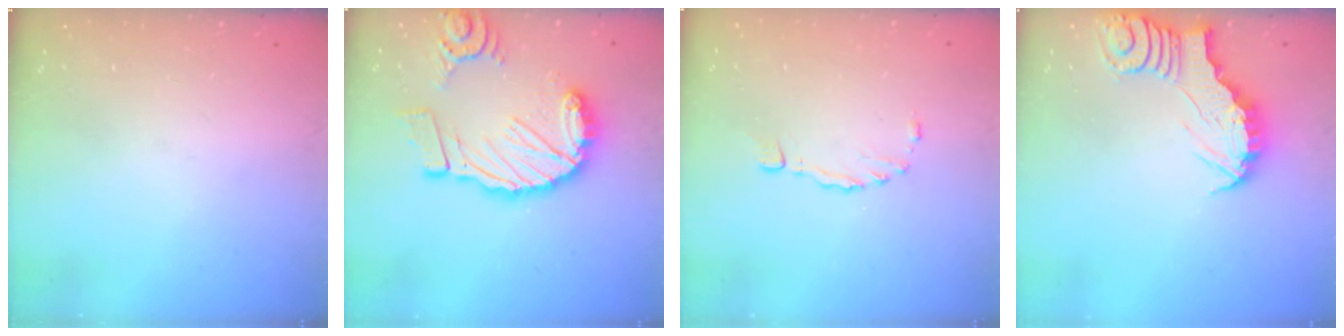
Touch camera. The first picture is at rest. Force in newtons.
{"total": 19.2, "press": 19.0, "slide": 2.2}
{"total": 2.9, "press": 2.9, "slide": 0.5}
{"total": 2.7, "press": 2.7, "slide": 0.2}